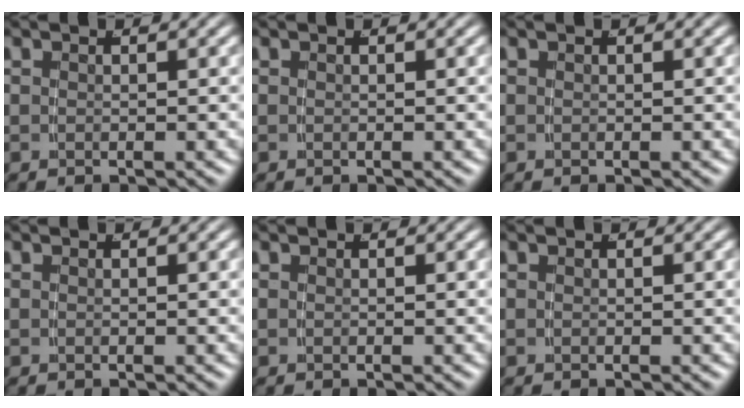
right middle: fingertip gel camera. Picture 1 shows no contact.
{"total": 0.0}
{"total": 0.0}
{"total": 0.0}
{"total": 0.0}
{"total": 0.0}